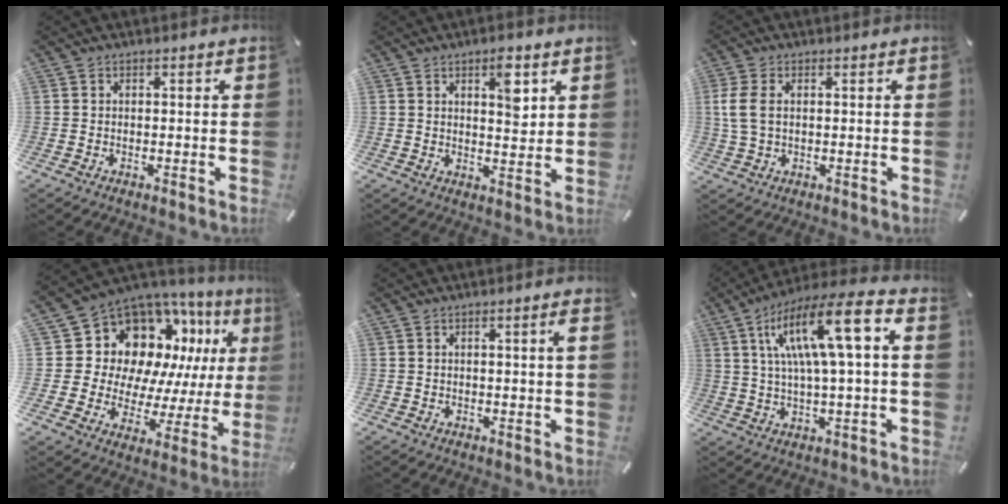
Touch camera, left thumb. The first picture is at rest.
{"total": 6.6, "force": [3.2, 2.8, 5.0], "torque": [-0.059, -0.018, 0.045]}
{"total": 5.8, "force": [1.0, 3.6, 4.4], "torque": [-0.114, -0.002, 0.013]}
{"total": 15.5, "force": [7.5, 11.7, 6.8], "torque": [-0.105, -0.083, 0.149]}
{"total": 2.0, "force": [0.3, 0.0, 2.0], "torque": [-0.034, -0.003, 0.003]}
{"total": 15.7, "force": [4.6, 3.9, 14.5], "torque": [-0.271, -0.003, 0.067]}